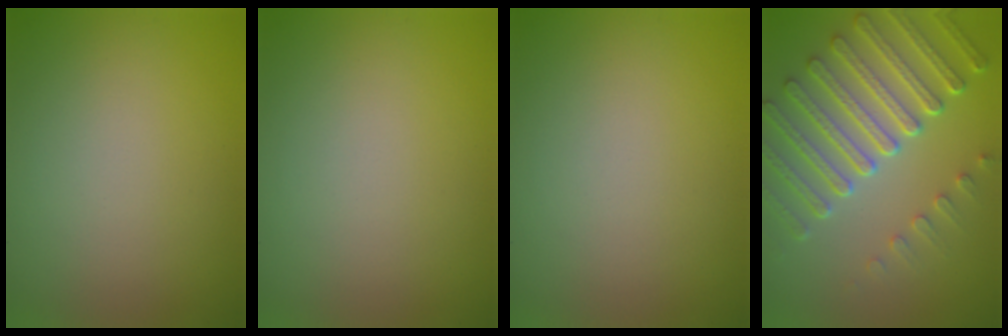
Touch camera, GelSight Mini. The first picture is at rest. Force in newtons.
{"total": 0.0}
{"total": 0.0}
{"total": 7.2, "press": 5.4, "slide": 4.7}